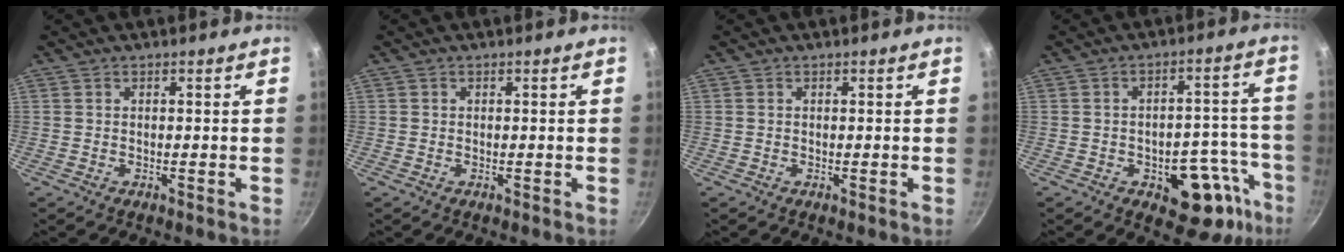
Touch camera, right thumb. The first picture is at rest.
{"total": 0.0}
{"total": 0.0}
{"total": 13.4, "force": [-6.5, 6.8, 9.5], "torque": [-0.081, 0.058, -0.076]}